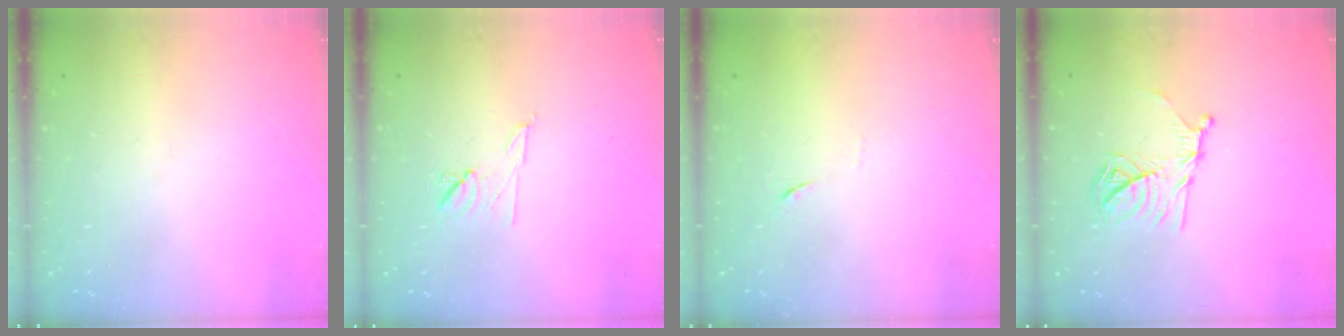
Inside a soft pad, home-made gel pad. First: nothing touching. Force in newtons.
{"total": 7.0, "press": 6.9, "slide": 0.9}
{"total": 5.2, "press": 5.1, "slide": 0.7}
{"total": 11.7, "press": 11.7, "slide": 0.4}